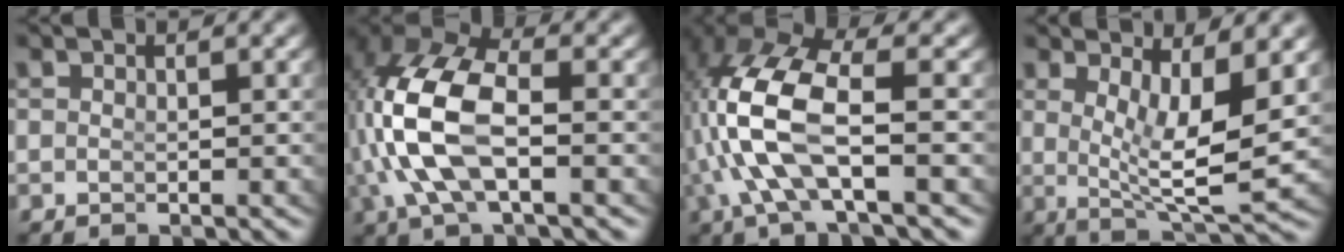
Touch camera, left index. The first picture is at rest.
{"total": 8.7, "force": [0.5, 4.6, 7.4], "torque": [-0.175, -0.020, 0.020]}
{"total": 7.9, "force": [-0.1, 3.5, 7.0], "torque": [-0.171, -0.022, 0.011]}
{"total": 7.0, "force": [1.3, 2.0, 6.6], "torque": [-0.103, -0.029, 0.032]}